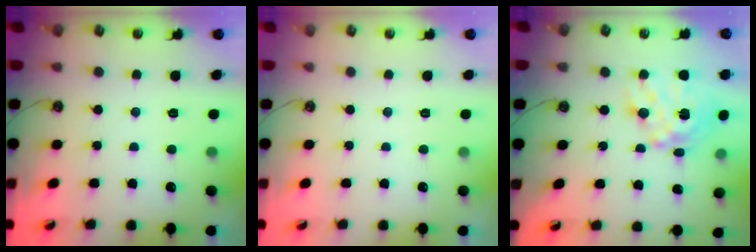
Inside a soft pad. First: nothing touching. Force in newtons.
{"total": 0.0}
{"total": 16.5, "press": 16.4, "slide": 1.5}